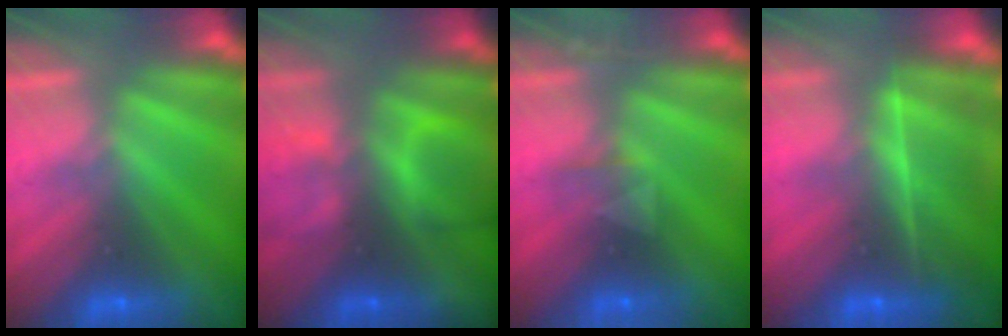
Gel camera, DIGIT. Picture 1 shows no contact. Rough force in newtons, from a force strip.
{"total": 9.3}
{"total": 8.1}
{"total": 7.8}